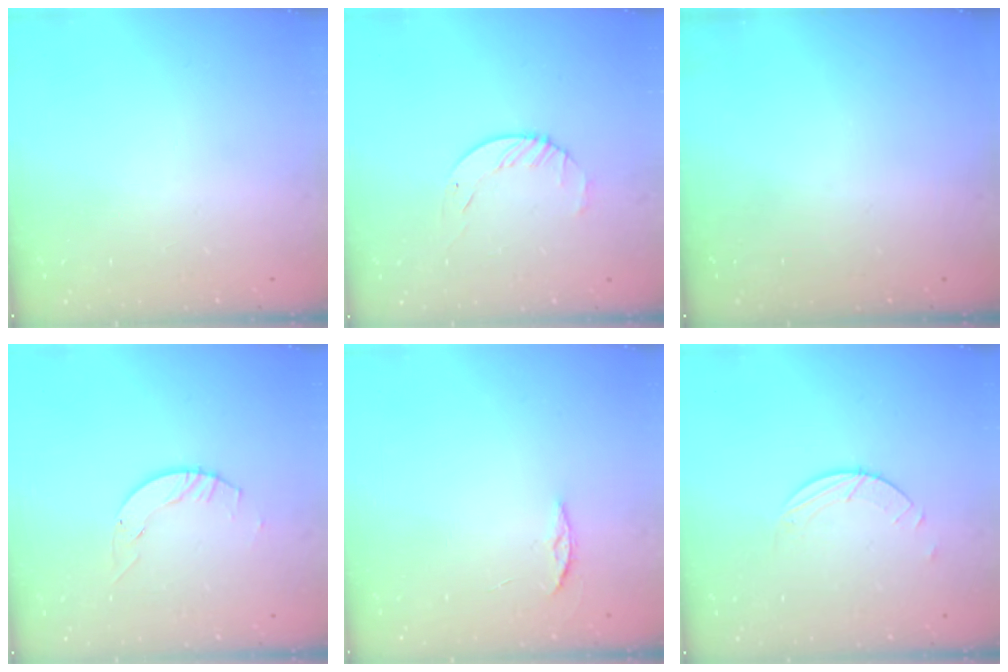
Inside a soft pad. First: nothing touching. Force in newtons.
{"total": 3.5, "press": 3.4, "slide": 0.4}
{"total": 0.0}
{"total": 2.1, "press": 2.1, "slide": 0.3}
{"total": 3.5, "press": 3.5, "slide": 0.4}
{"total": 2.0, "press": 2.0, "slide": 0.2}